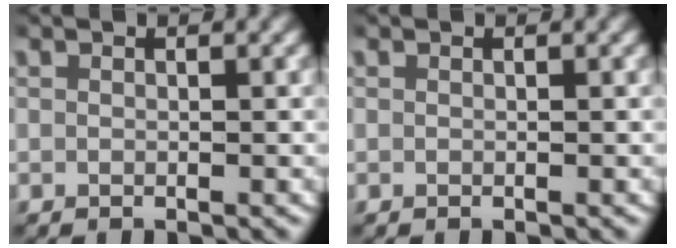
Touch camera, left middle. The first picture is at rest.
{"total": 0.0}